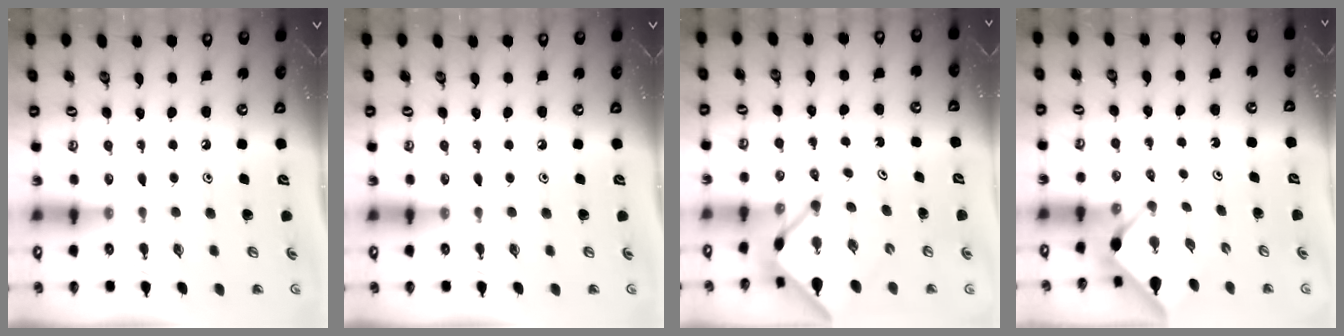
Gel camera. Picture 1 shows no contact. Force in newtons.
{"total": 0.0}
{"total": 7.5, "press": 7.5, "slide": 0.6}
{"total": 3.1, "press": 3.0, "slide": 0.3}